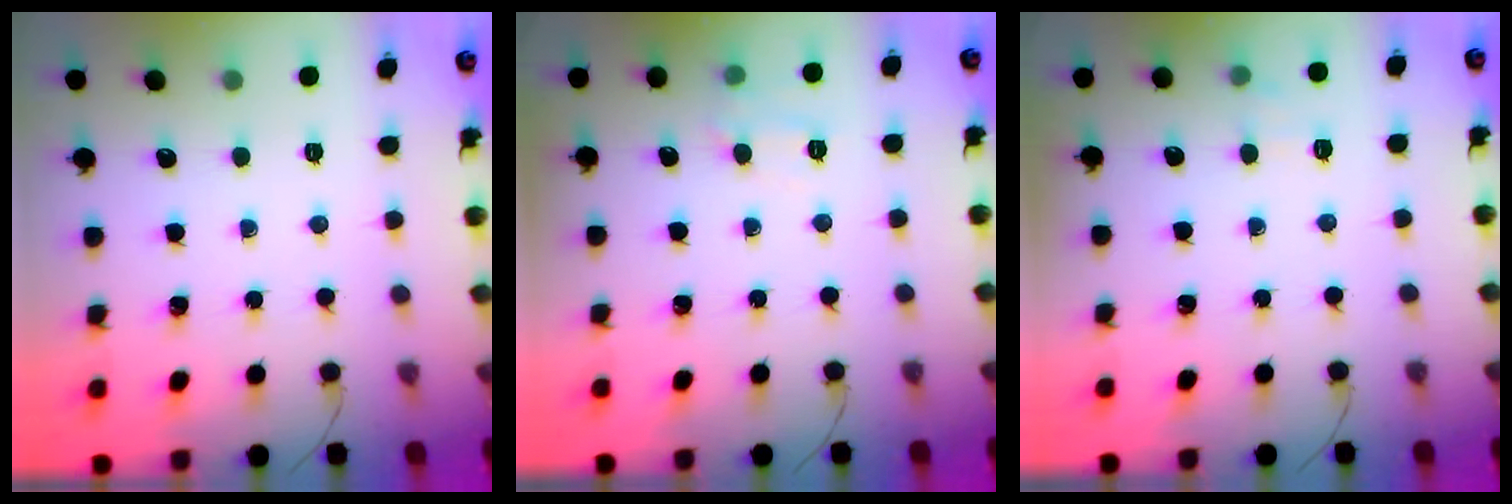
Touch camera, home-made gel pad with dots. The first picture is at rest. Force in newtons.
{"total": 7.6, "press": 7.4, "slide": 1.7}
{"total": 6.5, "press": 6.2, "slide": 1.8}